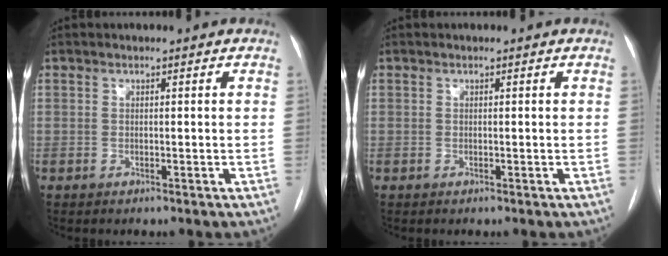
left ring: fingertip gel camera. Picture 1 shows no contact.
{"total": 0.0}